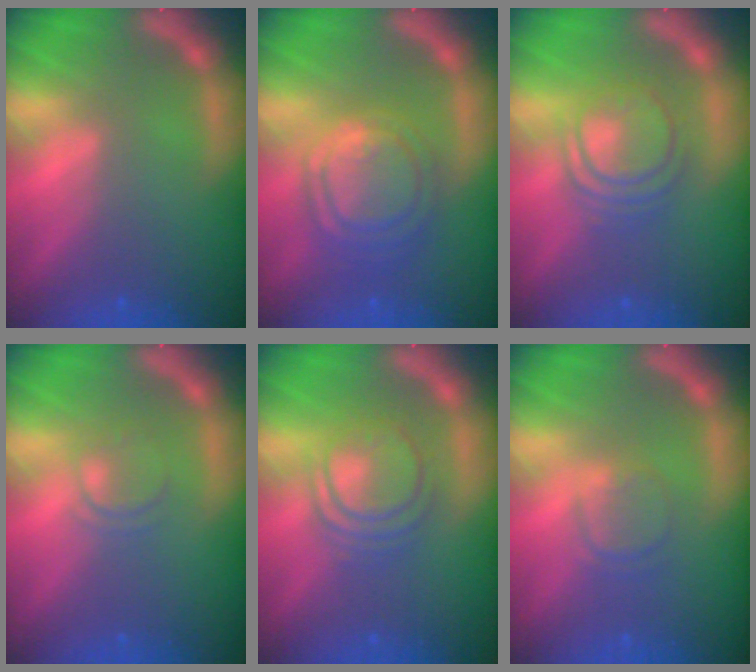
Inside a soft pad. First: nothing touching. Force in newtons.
{"total": 7.6}
{"total": 5.6}
{"total": 2.0}
{"total": 5.6}
{"total": 2.4}